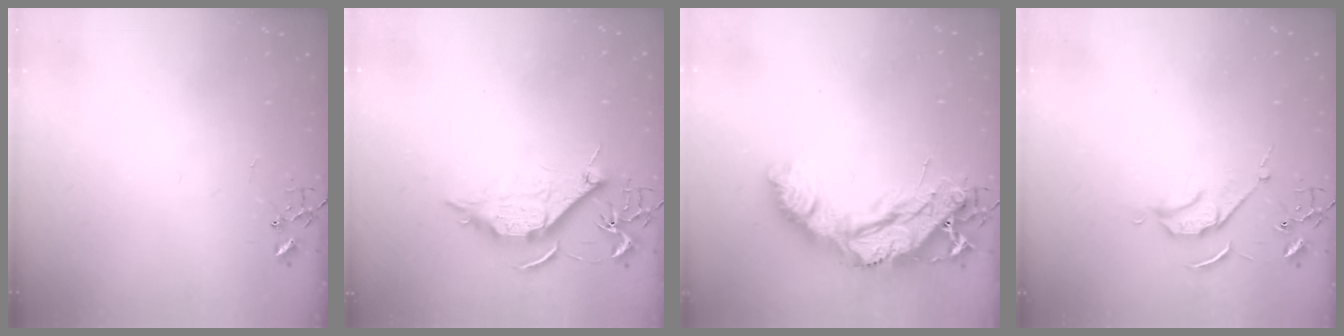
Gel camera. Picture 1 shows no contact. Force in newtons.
{"total": 11.6, "press": 11.6, "slide": 0.6}
{"total": 21.4, "press": 21.3, "slide": 2.1}
{"total": 6.2, "press": 6.2, "slide": 0.5}